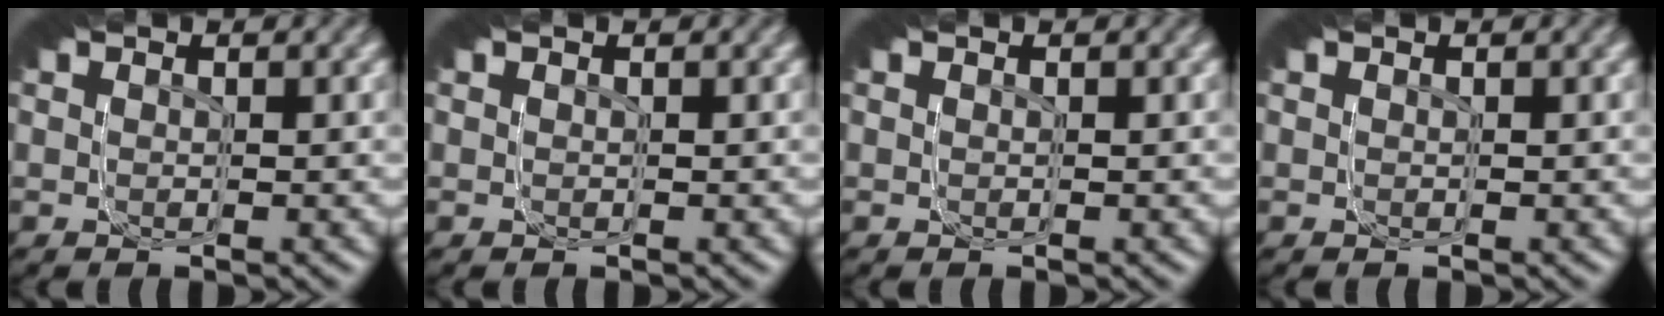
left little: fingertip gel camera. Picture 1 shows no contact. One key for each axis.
{"total": 0.0}
{"total": 0.0}
{"total": 0.0}